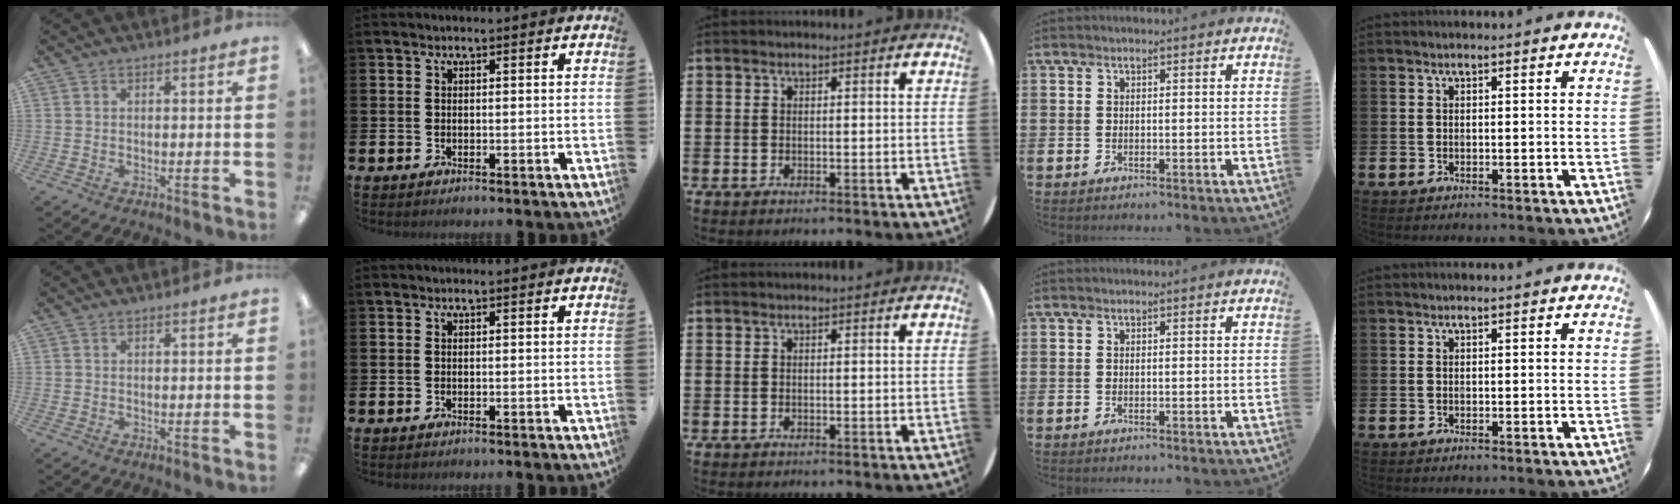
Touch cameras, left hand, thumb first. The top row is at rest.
{}